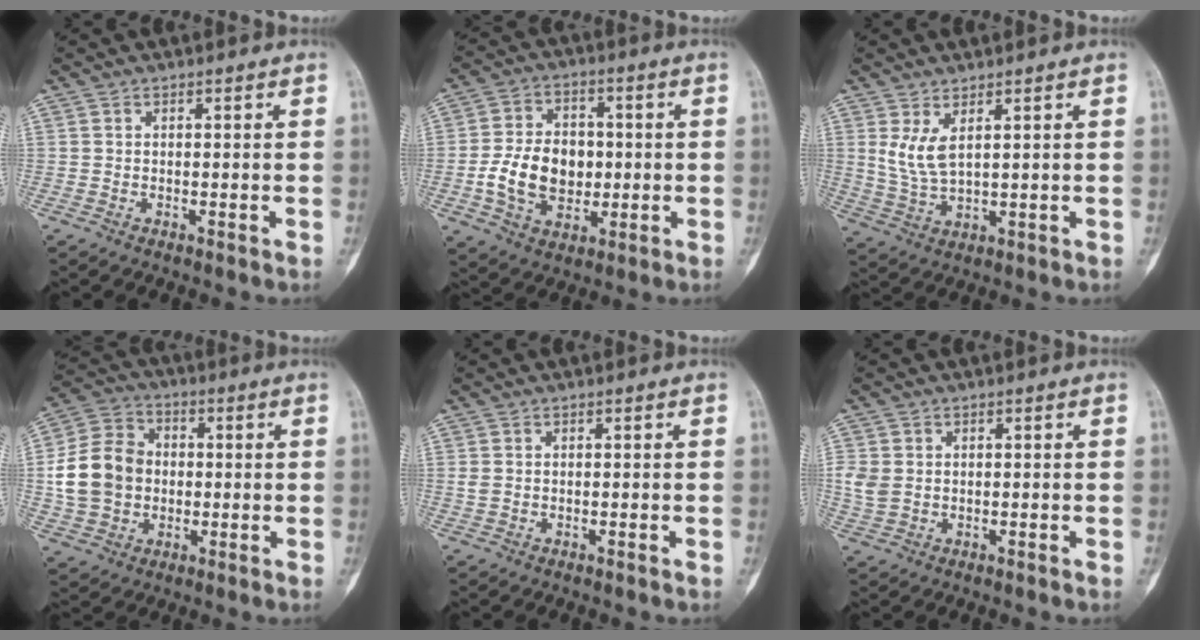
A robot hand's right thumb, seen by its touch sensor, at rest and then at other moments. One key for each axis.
{"total": 12.8, "fx": -1.2, "fy": 9.3, "fz": 8.6, "tx": -0.128, "ty": 0.014, "tz": -0.019}
{"total": 5.5, "fx": 2.3, "fy": 2.0, "fz": 4.6, "tx": -0.099, "ty": -0.018, "tz": 0.060}
{"total": 13.6, "fx": -0.4, "fy": 11.2, "fz": 7.7, "tx": -0.130, "ty": 0.023, "tz": -0.008}
{"total": 1.0, "fx": -0.2, "fy": 0.7, "fz": 0.7, "tx": -0.021, "ty": 0.007, "tz": 0.000}
{"total": 3.8, "fx": 0.1, "fy": 3.0, "fz": 2.3, "tx": -0.049, "ty": 0.004, "tz": 0.003}